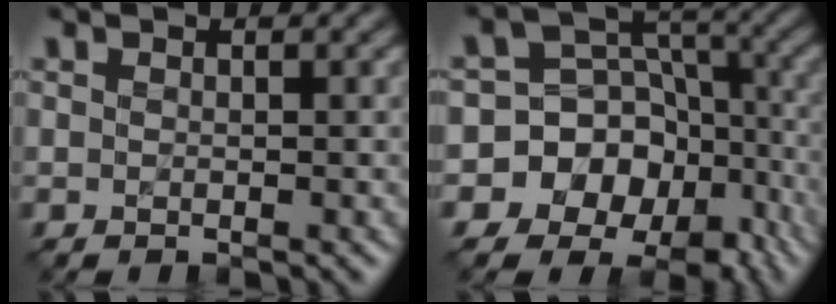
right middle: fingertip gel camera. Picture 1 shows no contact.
{"total": 13.4, "force": [-7.2, 10.8, 3.3], "torque": [-0.058, -0.015, -0.125]}